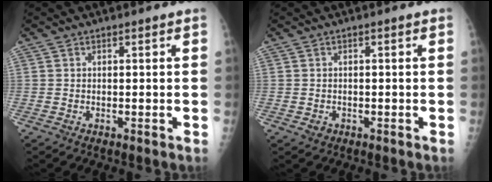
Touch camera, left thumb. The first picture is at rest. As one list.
[{"total": 1.4, "force": [-0.5, 1.2, 0.5], "torque": [-0.003, 0.002, -0.006]}]